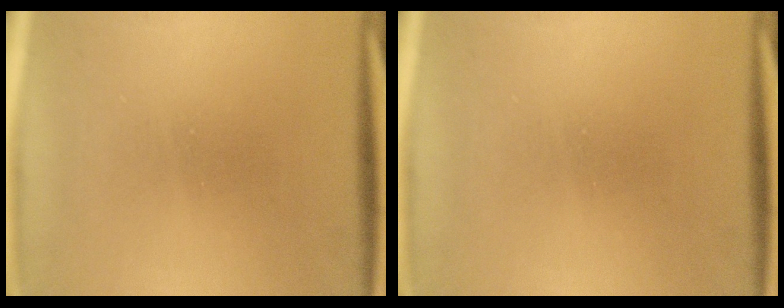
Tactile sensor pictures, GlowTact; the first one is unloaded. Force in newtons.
{"total": 0.0}